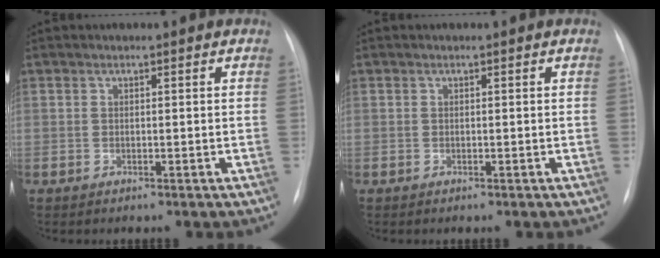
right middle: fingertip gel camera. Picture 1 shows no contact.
{"total": 0.0}